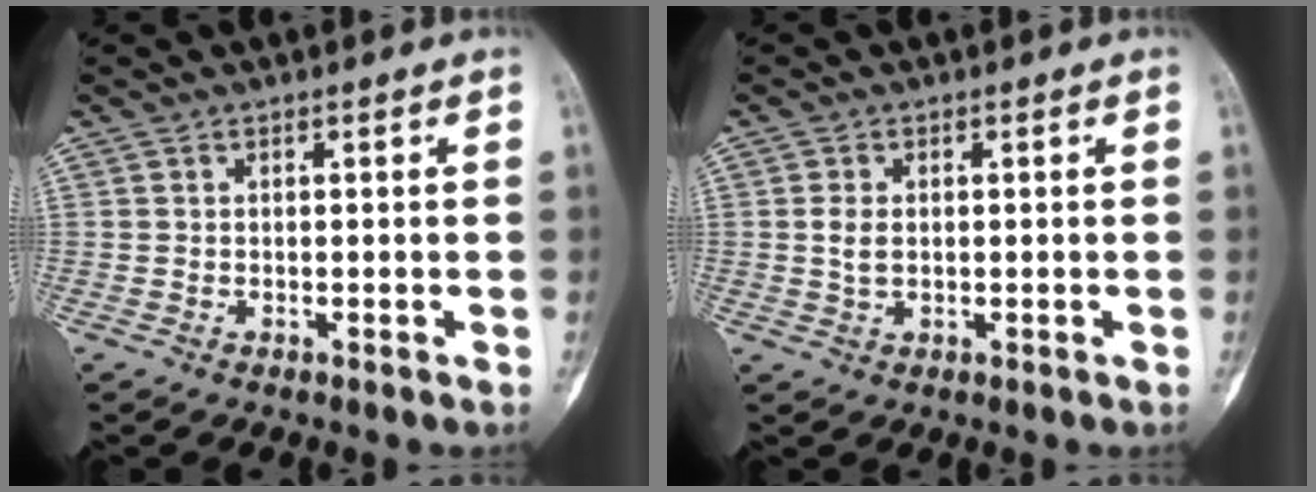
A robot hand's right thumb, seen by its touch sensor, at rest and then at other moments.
{"total": 2.7, "force": [0.2, 1.8, 2.1], "torque": [-0.036, 0.001, 0.003]}